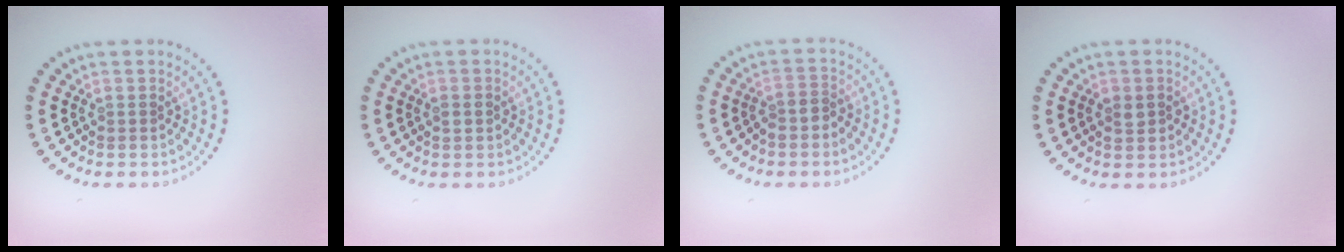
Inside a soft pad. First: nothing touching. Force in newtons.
{"total": 1.2, "press": 1.2, "slide": 0.1}
{"total": 1.4, "press": 1.1, "slide": 0.8}
{"total": 1.5, "press": 1.5, "slide": 0.1}